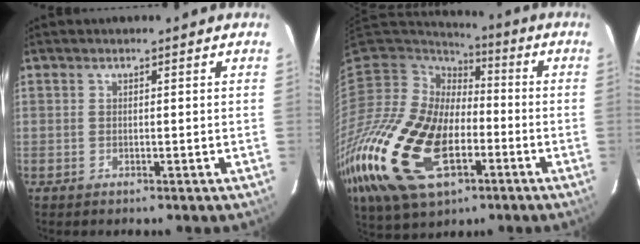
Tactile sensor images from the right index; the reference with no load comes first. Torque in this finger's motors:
{"motor_torque": [2.14, 0.00, 1.05, 0.21]}